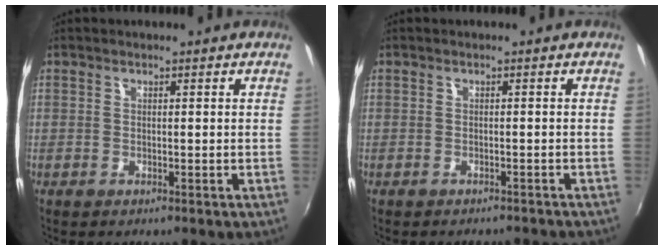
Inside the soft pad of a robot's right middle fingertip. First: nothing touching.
{"total": 3.7, "force": [-3.3, 1.1, 1.1], "torque": [-0.020, -0.010, -0.041]}